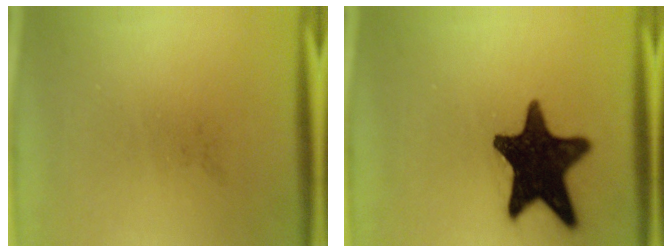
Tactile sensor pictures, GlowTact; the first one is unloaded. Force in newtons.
{"total": 17.1}